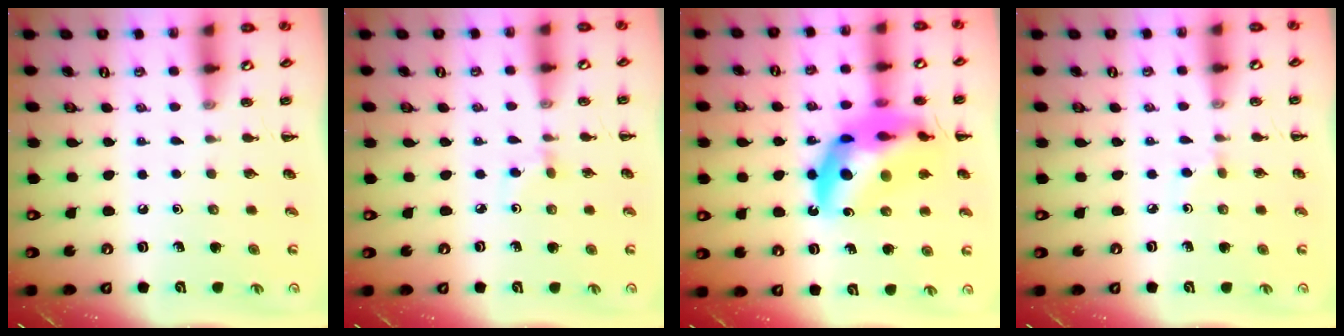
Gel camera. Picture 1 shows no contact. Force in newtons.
{"total": 2.3, "press": 2.1, "slide": 0.9}
{"total": 21.7, "press": 21.1, "slide": 5.0}
{"total": 2.0, "press": 1.8, "slide": 0.8}